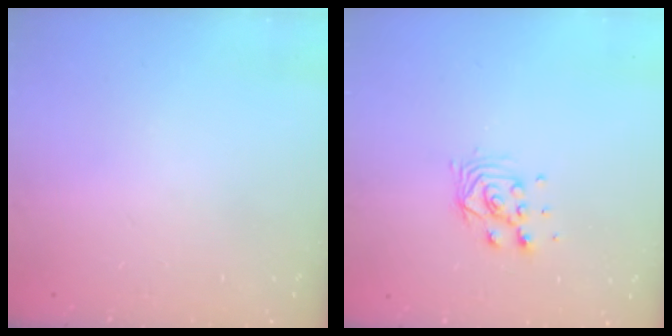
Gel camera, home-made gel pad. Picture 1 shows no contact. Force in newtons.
{"total": 7.0, "press": 7.0, "slide": 0.4}